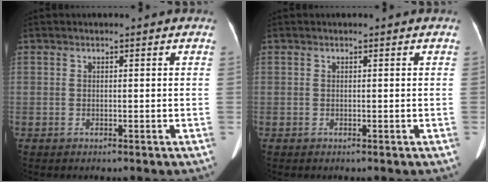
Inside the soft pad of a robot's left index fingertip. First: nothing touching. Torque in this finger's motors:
{"motor_torque": [0.01, 0.02, 0.01, 0.00]}